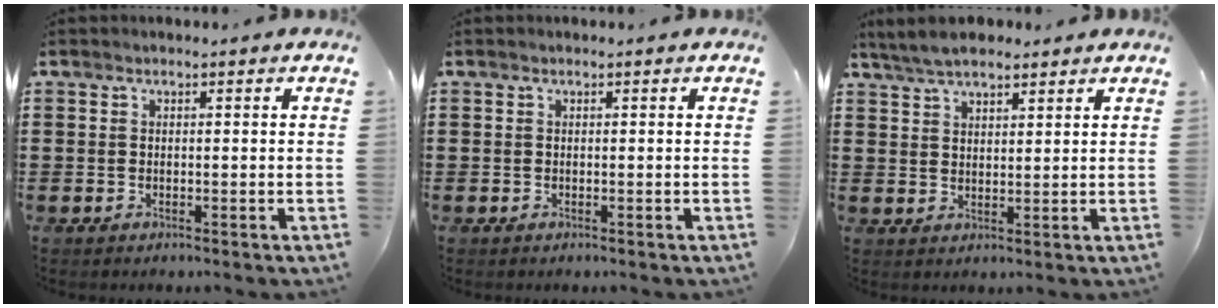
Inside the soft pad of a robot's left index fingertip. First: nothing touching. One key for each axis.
{"total": 0.0}
{"total": 4.4, "fx": 3.9, "fy": 1.3, "fz": 1.7, "tx": -0.043, "ty": 0.000, "tz": 0.073}